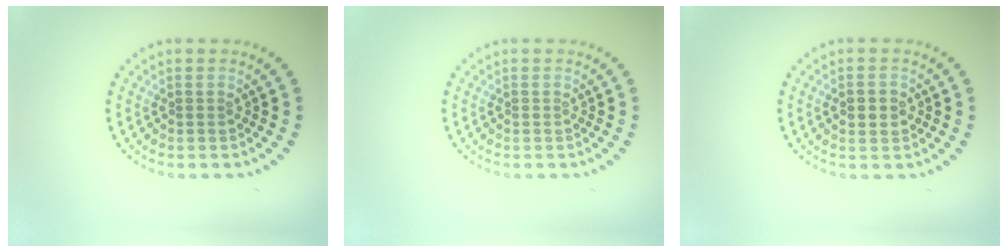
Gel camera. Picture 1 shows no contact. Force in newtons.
{"total": 0.0}
{"total": 2.4, "press": 2.4, "slide": 0.1}